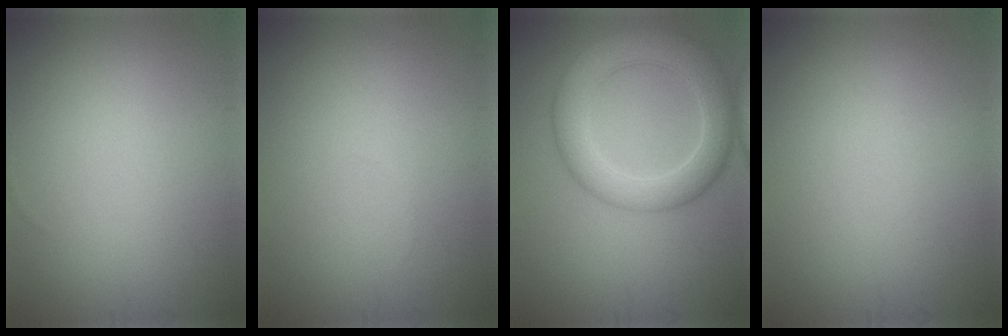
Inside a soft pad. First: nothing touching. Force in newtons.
{"total": 0.0}
{"total": 6.2, "press": 6.2, "slide": 0.2}
{"total": 0.0}